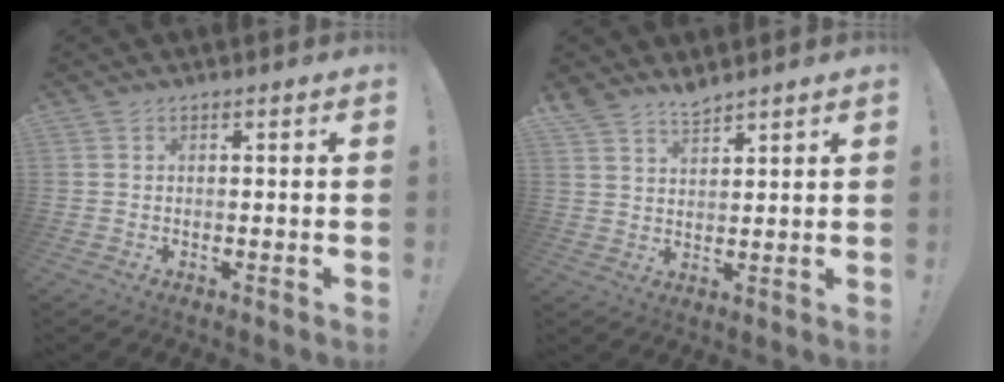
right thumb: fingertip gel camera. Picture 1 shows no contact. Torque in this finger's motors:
{"motor_torque": [-0.01, 0.00, 0.14, 0.11, 0.00]}